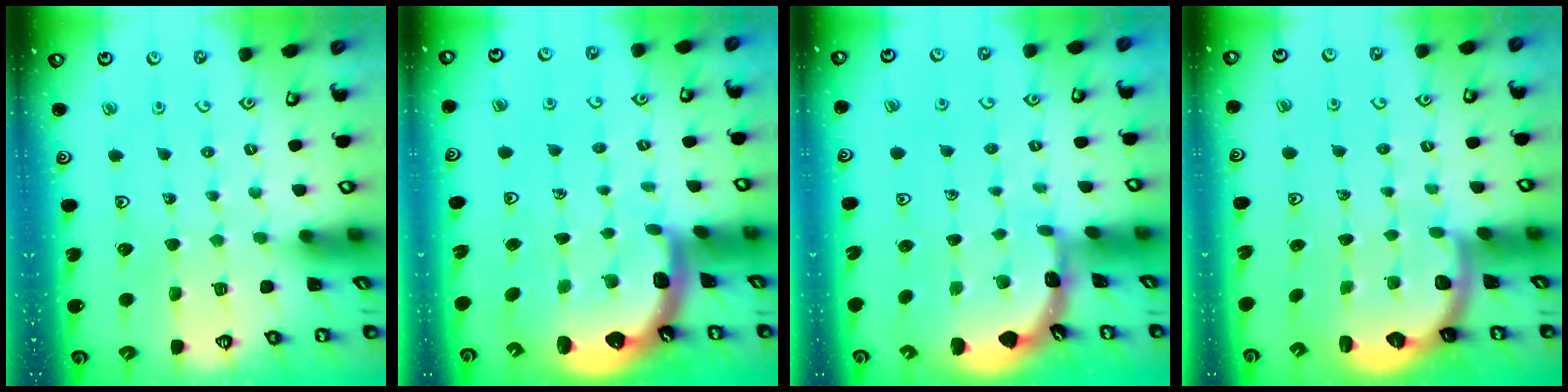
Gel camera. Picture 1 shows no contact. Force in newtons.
{"total": 3.4, "press": 2.5, "slide": 2.3}
{"total": 1.6, "press": 1.6, "slide": 0.2}
{"total": 2.5, "press": 2.1, "slide": 1.4}